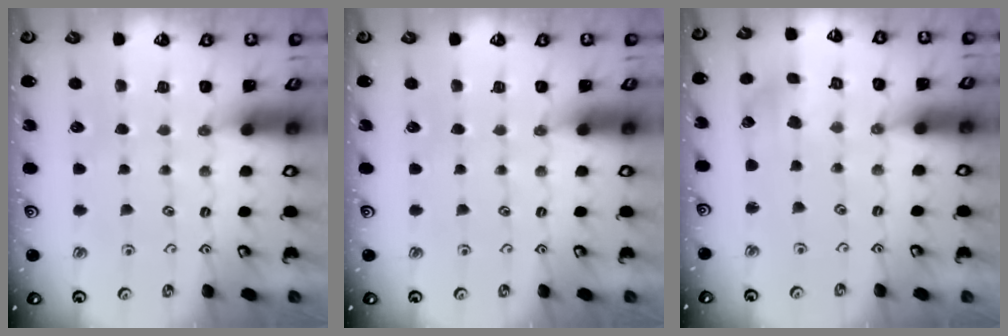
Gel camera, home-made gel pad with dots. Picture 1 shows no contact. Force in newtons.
{"total": 0.0}
{"total": 2.2, "press": 2.1, "slide": 0.6}